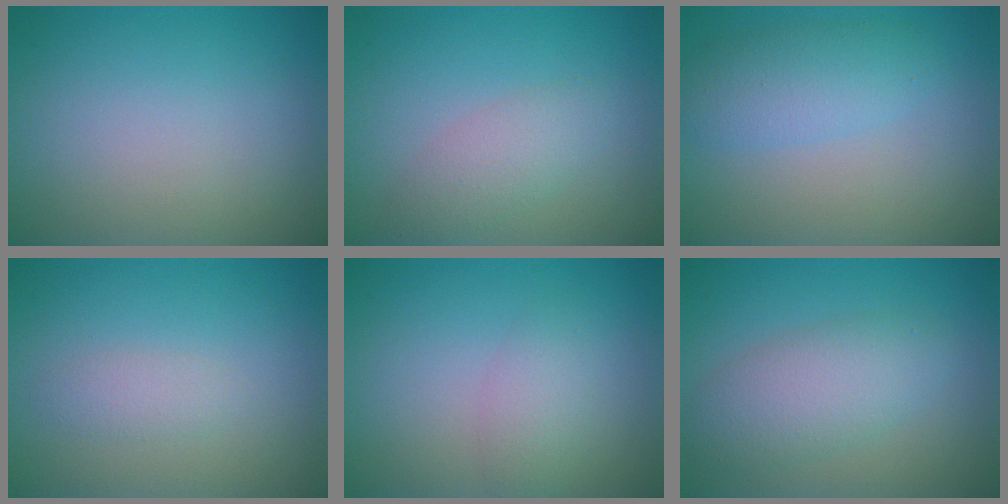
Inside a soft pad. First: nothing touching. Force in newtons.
{"total": 2.6, "press": 2.6, "slide": 0.1}
{"total": 2.2, "press": 2.2, "slide": 0.1}
{"total": 1.3, "press": 1.3, "slide": 0.0}
{"total": 2.0, "press": 2.0, "slide": 0.1}
{"total": 4.4, "press": 4.4, "slide": 0.1}